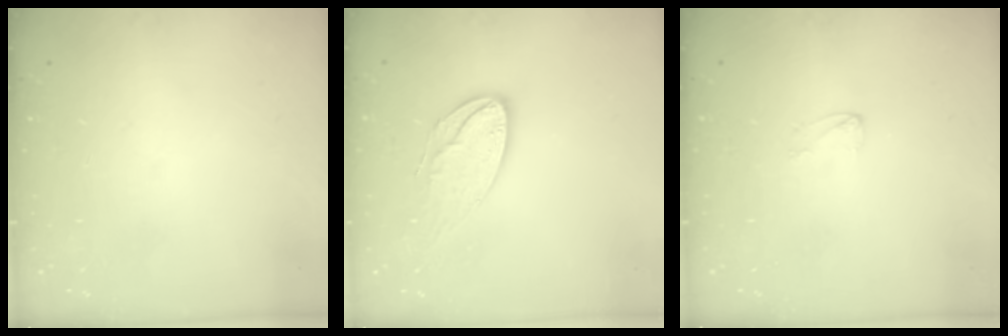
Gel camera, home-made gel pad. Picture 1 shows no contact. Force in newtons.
{"total": 11.6, "press": 11.5, "slide": 0.7}
{"total": 3.0, "press": 3.0, "slide": 0.3}